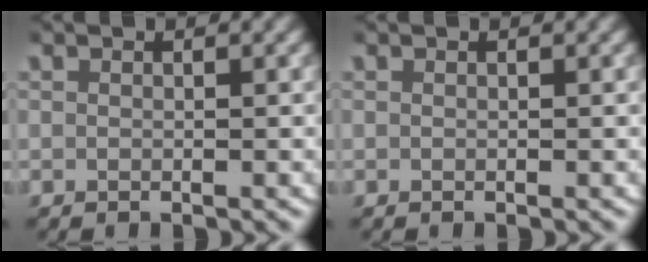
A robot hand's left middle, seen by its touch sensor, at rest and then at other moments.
{"total": 0.0}